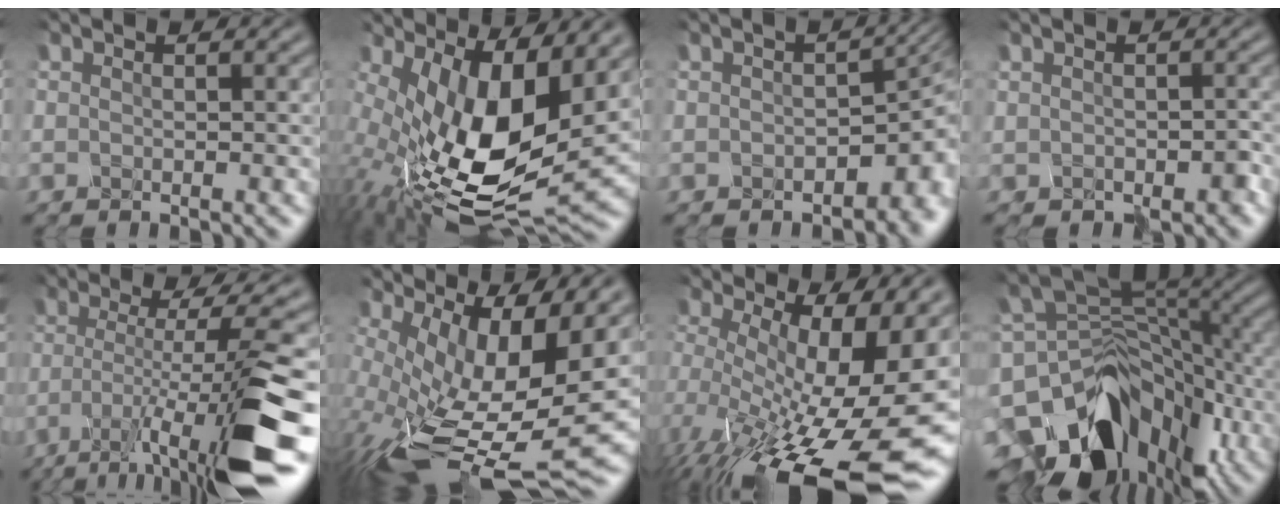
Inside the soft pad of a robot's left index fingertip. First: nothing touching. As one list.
[{"total": 11.7, "force": [1.4, 6.3, 9.7], "torque": [-0.197, -0.027, 0.028]}, {"total": 4.5, "force": [-1.3, 3.1, 3.1], "torque": [-0.019, -0.008, -0.019]}, {"total": 2.4, "force": [-0.3, 2.2, 1.0], "torque": [-0.003, -0.001, -0.010]}, {"total": 9.8, "force": [-4.7, 1.5, 8.4], "torque": [-0.132, 0.014, -0.082]}, {"total": 12.7, "force": [0.1, 5.3, 11.5], "torque": [-0.226, -0.034, 0.015]}, {"total": 18.0, "force": [-4.4, 7.2, 16.0], "torque": [-0.260, -0.032, -0.052]}, {"total": 12.0, "force": [-6.2, 8.7, 5.5], "torque": [-0.111, 0.011, -0.111]}]